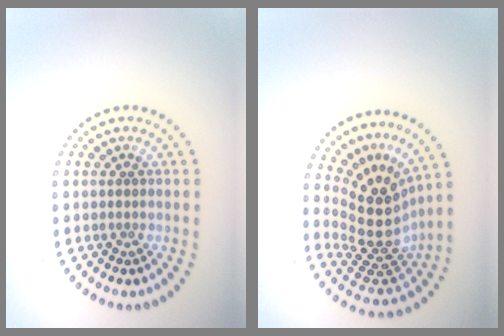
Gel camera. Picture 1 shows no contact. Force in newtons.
{"total": 5.4, "press": 4.0, "slide": 3.7}